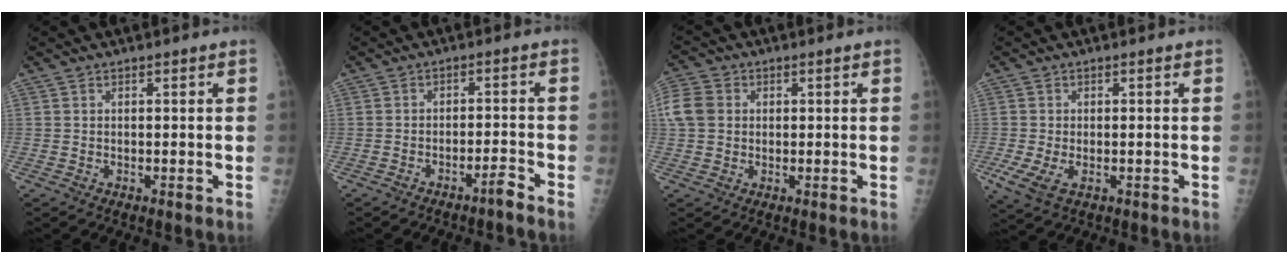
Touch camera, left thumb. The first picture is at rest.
{"total": 2.5, "force": [-2.1, -0.3, 1.2], "torque": [-0.023, 0.023, -0.035]}
{"total": 8.3, "force": [1.3, 6.9, 4.4], "torque": [-0.102, 0.014, 0.022]}
{"total": 4.9, "force": [-1.3, 2.4, 4.0], "torque": [-0.095, -0.009, -0.020]}